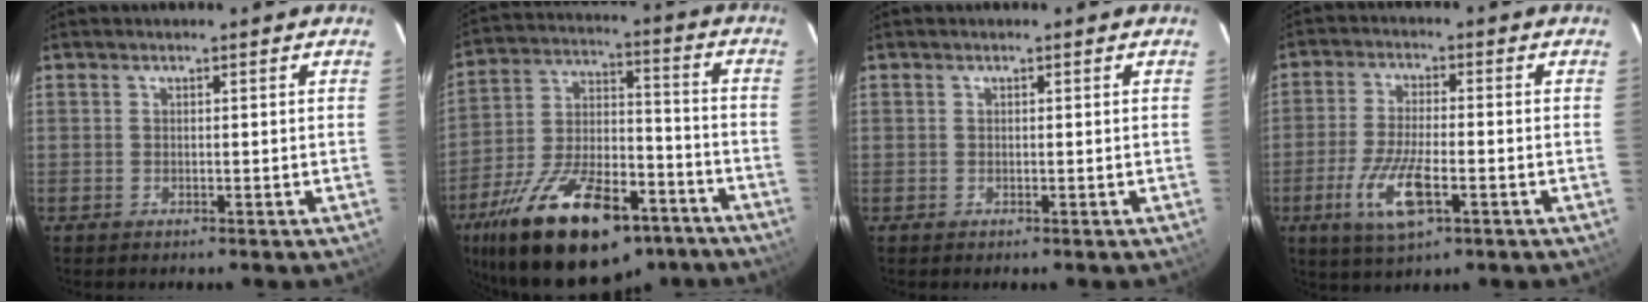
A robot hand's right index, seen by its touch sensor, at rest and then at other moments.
{"total": 27.9, "force": [-18.4, 12.1, 17.1], "torque": [-0.315, -0.005, -0.275]}
{"total": 0.5, "force": [0.0, 0.5, -0.1], "torque": [0.004, 0.002, -0.001]}
{"total": 10.2, "force": [-3.9, 3.2, 8.9], "torque": [-0.189, -0.014, -0.074]}